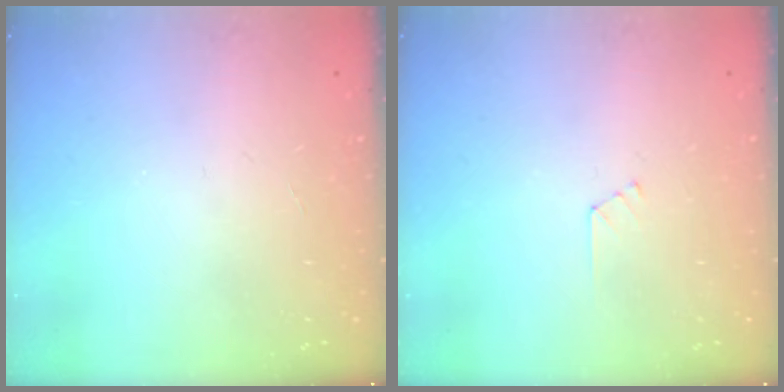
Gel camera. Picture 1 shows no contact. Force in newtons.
{"total": 4.9, "press": 4.9, "slide": 0.5}